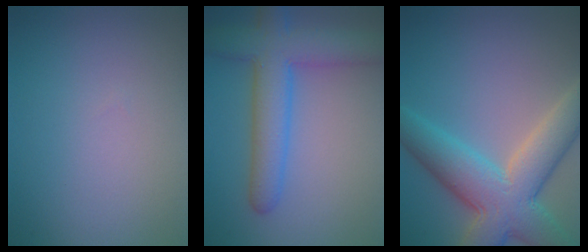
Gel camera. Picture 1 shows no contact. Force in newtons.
{"total": 6.6, "press": 6.6, "slide": 0.4}
{"total": 8.6, "press": 8.6, "slide": 0.7}